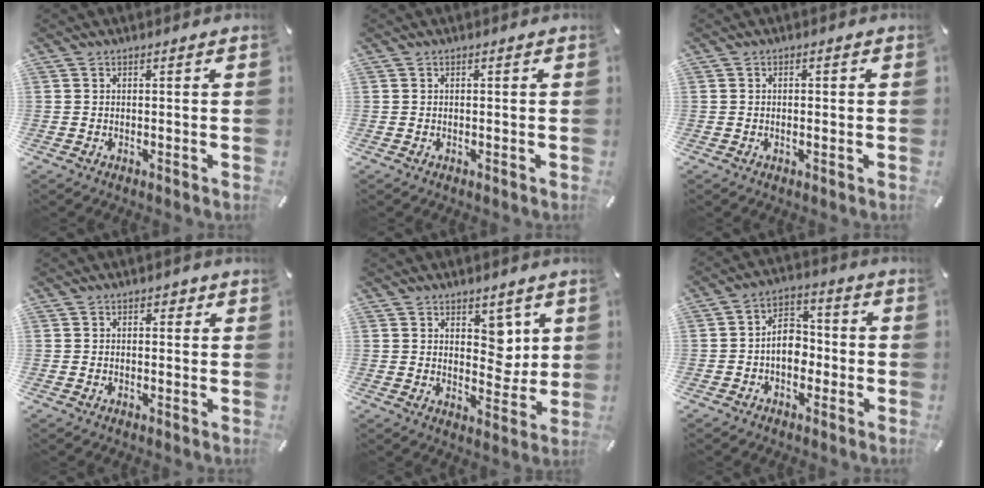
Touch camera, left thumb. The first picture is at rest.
{"total": 0.0}
{"total": 1.1, "force": [-0.3, 0.3, 1.0], "torque": [-0.019, 0.001, -0.006]}
{"total": 1.3, "force": [0.2, 1.0, 0.8], "torque": [0.000, 0.000, -0.002]}
{"total": 6.7, "force": [2.9, 5.0, 3.4], "torque": [-0.017, -0.022, 0.045]}
{"total": 7.7, "force": [-1.7, 5.6, 5.0], "torque": [-0.093, 0.016, -0.033]}